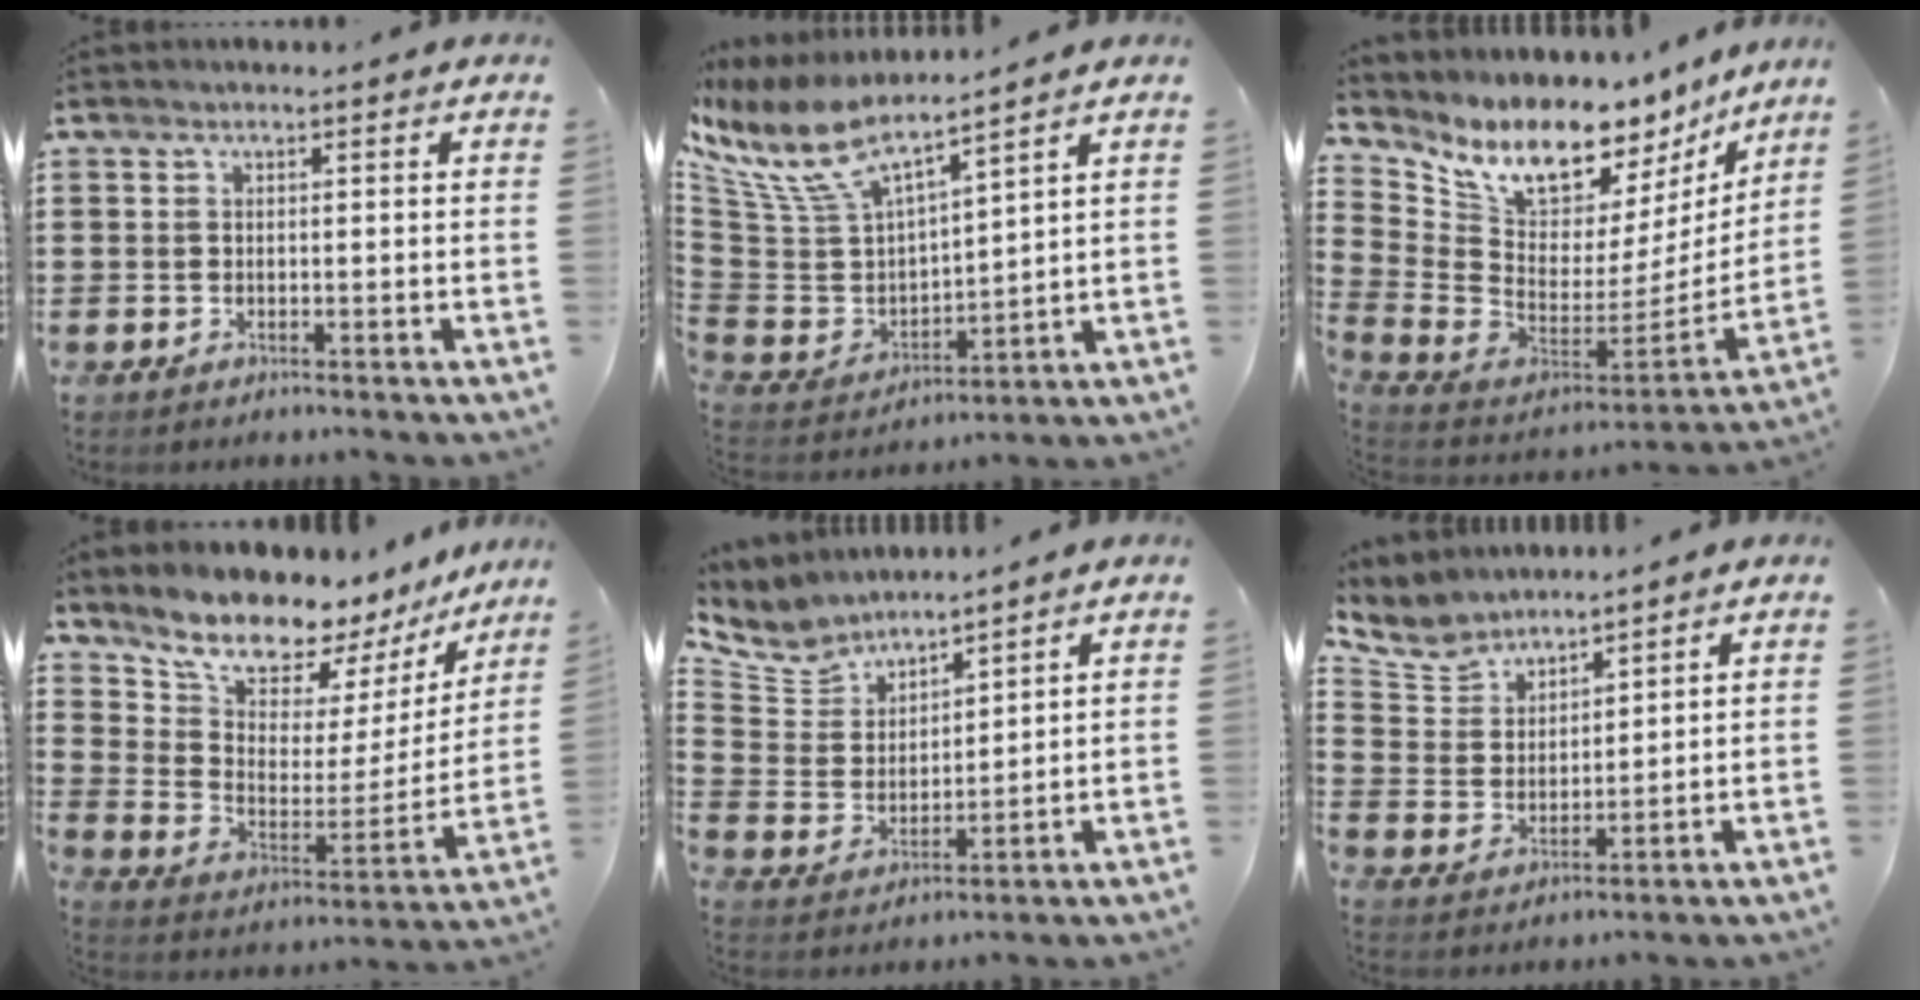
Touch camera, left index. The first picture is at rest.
{"total": 9.8, "force": [7.4, 2.9, 5.7], "torque": [-0.154, -0.051, 0.129]}
{"total": 9.9, "force": [7.9, 4.1, 4.3], "torque": [-0.113, -0.074, 0.138]}
{"total": 10.6, "force": [9.8, 3.0, 2.7], "torque": [-0.078, -0.087, 0.167]}
{"total": 6.3, "force": [5.8, 2.3, 0.8], "torque": [-0.051, -0.031, 0.104]}
{"total": 5.5, "force": [5.1, 1.9, 0.6], "torque": [-0.041, -0.020, 0.092]}